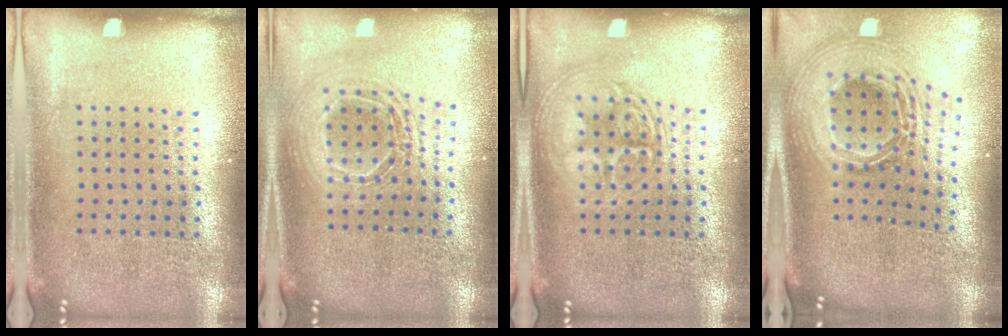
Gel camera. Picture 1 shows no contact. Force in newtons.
{"total": 1.9, "press": 1.5, "slide": 1.1}
{"total": 2.8, "press": 2.7, "slide": 0.3}
{"total": 2.9, "press": 2.0, "slide": 2.1}